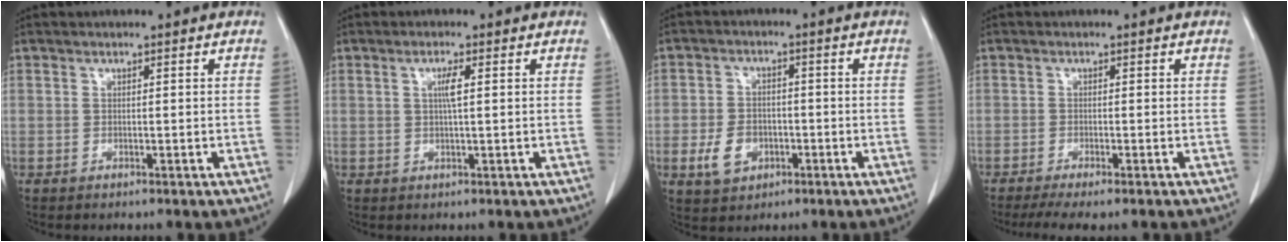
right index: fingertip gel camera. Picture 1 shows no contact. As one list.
[{"total": 2.3, "force": [0.5, -0.2, 2.2], "torque": [-0.044, -0.001, 0.008]}, {"total": 5.7, "force": [-1.8, 4.4, 3.1], "torque": [-0.061, 0.006, -0.021]}, {"total": 4.8, "force": [-3.7, 0.3, 3.1], "torque": [-0.048, -0.012, -0.059]}]